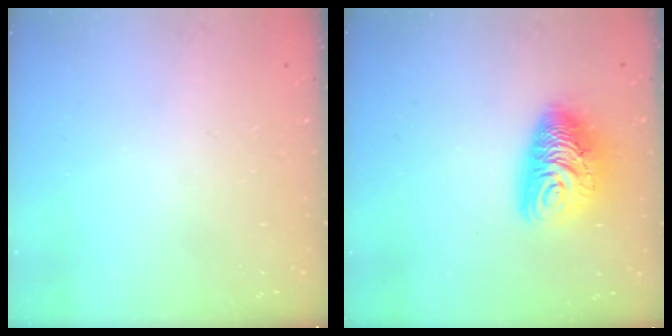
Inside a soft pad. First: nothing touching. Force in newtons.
{"total": 11.8, "press": 11.7, "slide": 1.2}